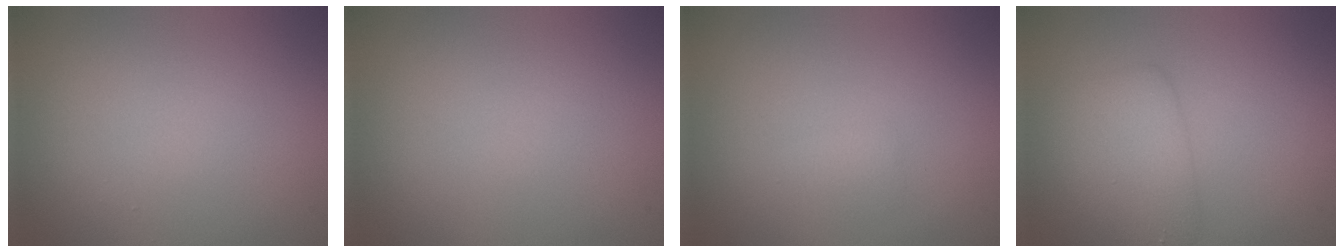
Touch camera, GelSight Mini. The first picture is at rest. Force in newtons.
{"total": 0.0}
{"total": 0.7, "press": 0.7, "slide": 0.1}
{"total": 3.2, "press": 3.1, "slide": 0.1}